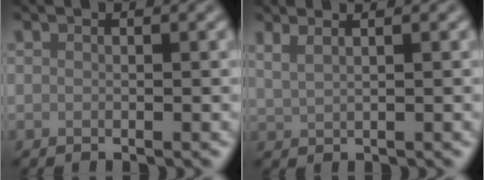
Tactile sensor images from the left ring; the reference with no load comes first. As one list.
[{"total": 3.1, "force": [2.1, 1.3, 1.8], "torque": [-0.018, 0.011, 0.013]}]